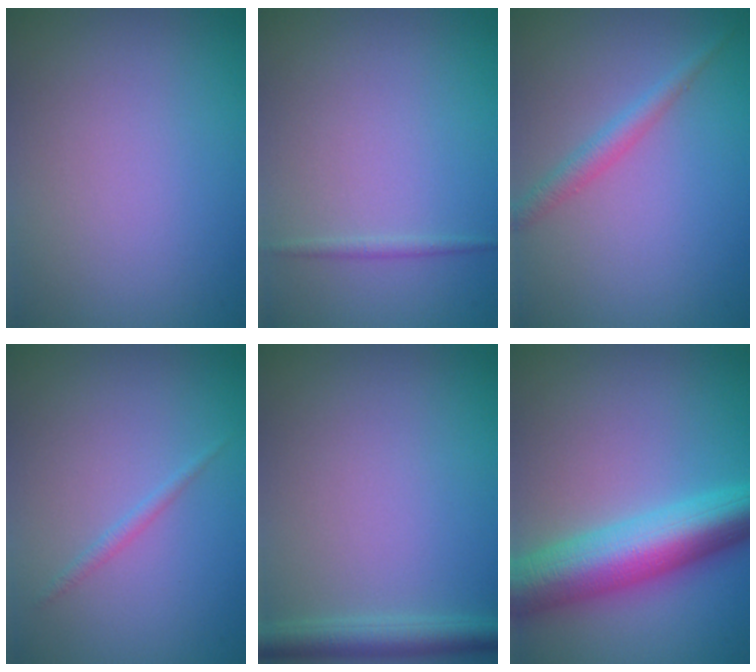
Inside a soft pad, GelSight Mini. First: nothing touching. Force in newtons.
{"total": 0.7, "press": 0.7, "slide": 0.0}
{"total": 1.7, "press": 1.7, "slide": 0.1}
{"total": 0.8, "press": 0.8, "slide": 0.1}
{"total": 2.8, "press": 2.8, "slide": 0.2}
{"total": 9.3, "press": 9.3, "slide": 0.3}